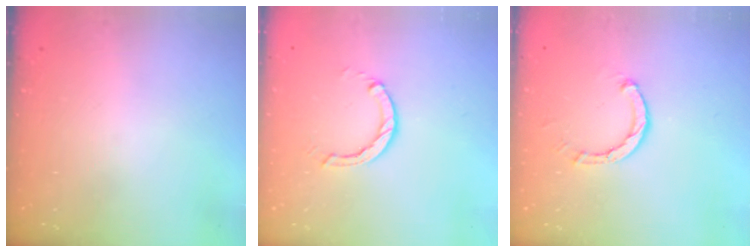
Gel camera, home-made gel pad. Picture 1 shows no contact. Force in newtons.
{"total": 2.9, "press": 2.9, "slide": 0.4}
{"total": 2.6, "press": 2.6, "slide": 0.1}